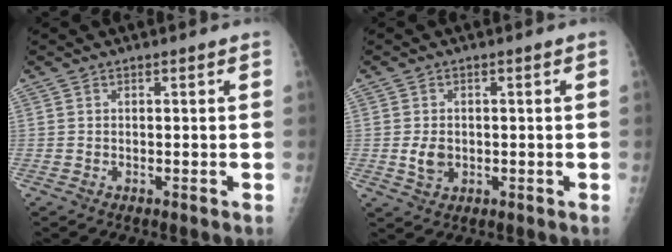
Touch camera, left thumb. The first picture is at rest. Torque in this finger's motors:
{"motor_torque": [0.24, 0.71, 0.38, -0.19, 0.00]}